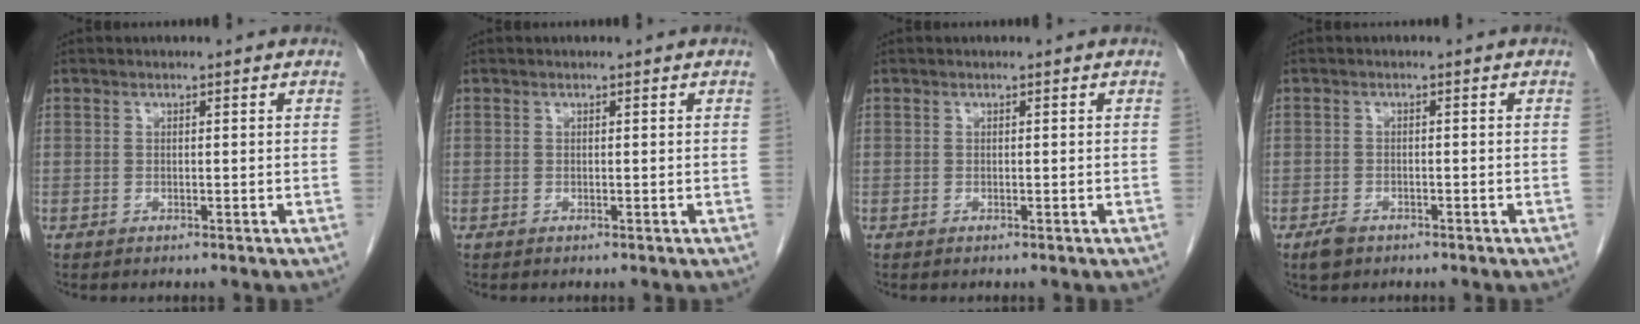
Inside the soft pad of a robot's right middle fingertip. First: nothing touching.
{"total": 0.0}
{"total": 0.0}
{"total": 2.2, "force": [-1.5, 1.2, 0.9], "torque": [-0.023, 0.000, -0.021]}